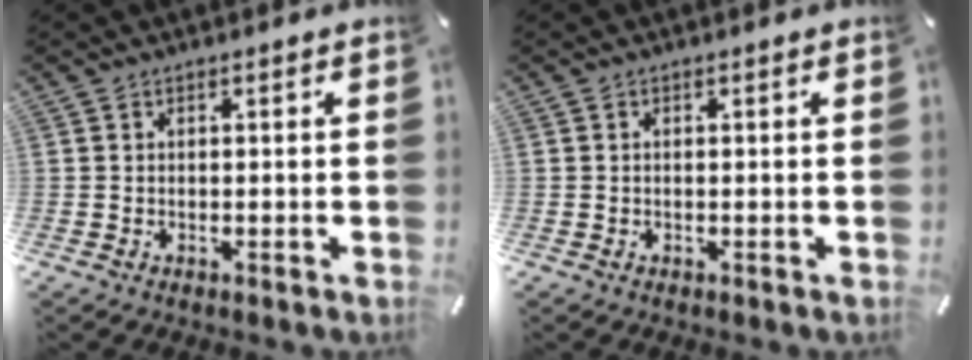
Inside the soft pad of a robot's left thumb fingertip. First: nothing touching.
{"total": 0.0}